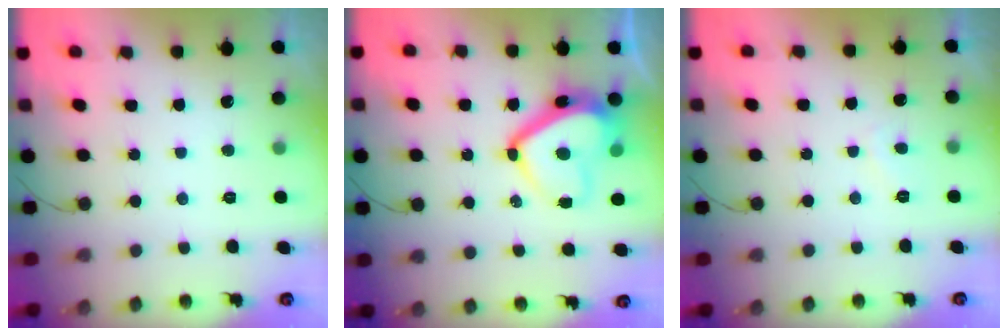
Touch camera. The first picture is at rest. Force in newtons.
{"total": 14.4, "press": 14.3, "slide": 2.1}
{"total": 1.8, "press": 1.7, "slide": 0.6}